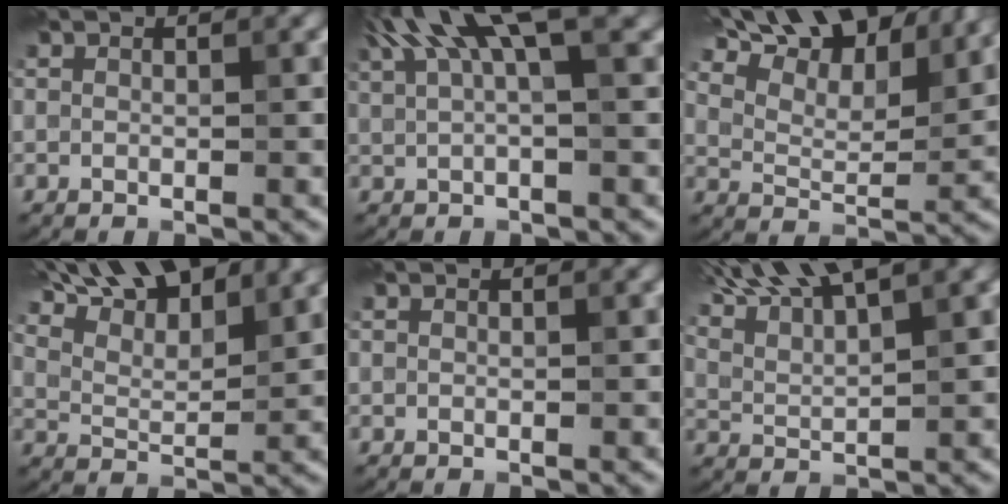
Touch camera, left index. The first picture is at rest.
{"total": 7.1, "force": [3.6, 1.6, 5.9], "torque": [-0.103, 0.018, 0.065]}
{"total": 13.9, "force": [11.2, 4.0, 7.1], "torque": [-0.133, 0.014, 0.154]}
{"total": 12.0, "force": [9.7, 3.4, 6.2], "torque": [-0.106, 0.022, 0.120]}
{"total": 0.0}
{"total": 10.7, "force": [7.7, 3.0, 6.8], "torque": [-0.133, 0.040, 0.103]}